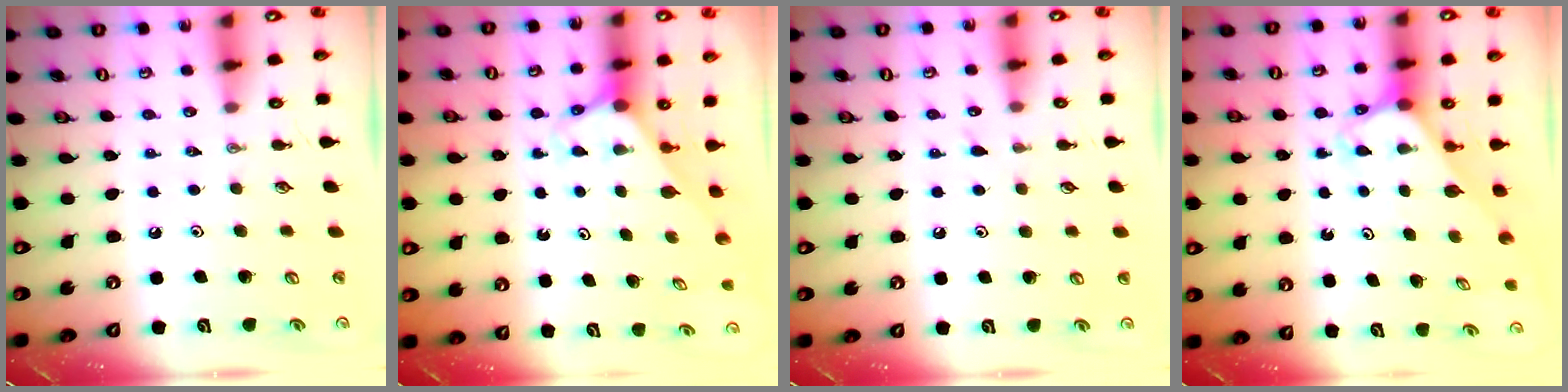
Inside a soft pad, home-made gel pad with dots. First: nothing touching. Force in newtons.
{"total": 2.7, "press": 2.7, "slide": 0.2}
{"total": 6.8, "press": 6.8, "slide": 0.6}
{"total": 2.7, "press": 2.7, "slide": 0.2}